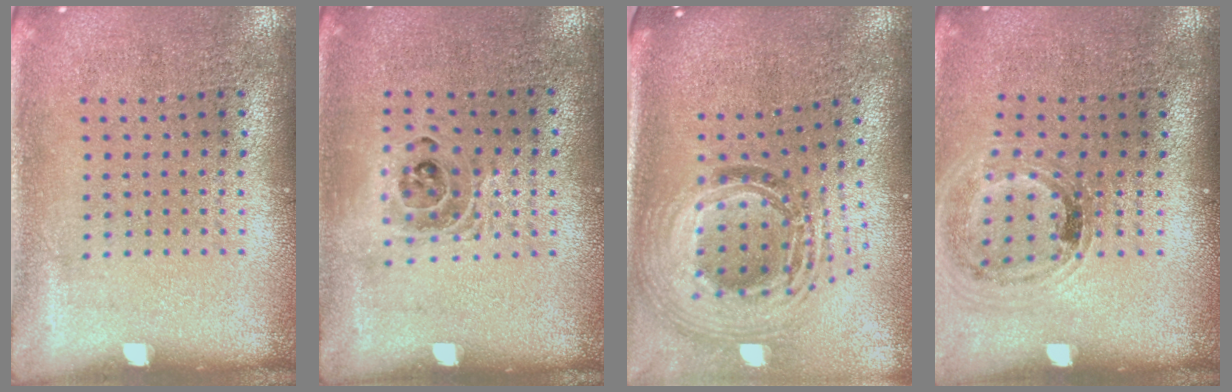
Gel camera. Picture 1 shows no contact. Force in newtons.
{"total": 1.3, "press": 1.2, "slide": 0.5}
{"total": 2.1, "press": 1.6, "slide": 1.2}
{"total": 1.0, "press": 1.0, "slide": 0.2}